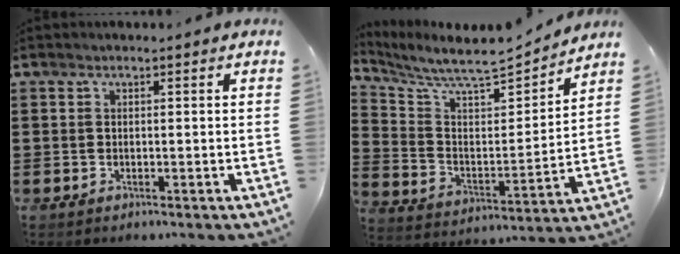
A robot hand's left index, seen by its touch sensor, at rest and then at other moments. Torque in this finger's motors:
{"motor_torque": [1.34, -0.80, 0.31, 0.09]}